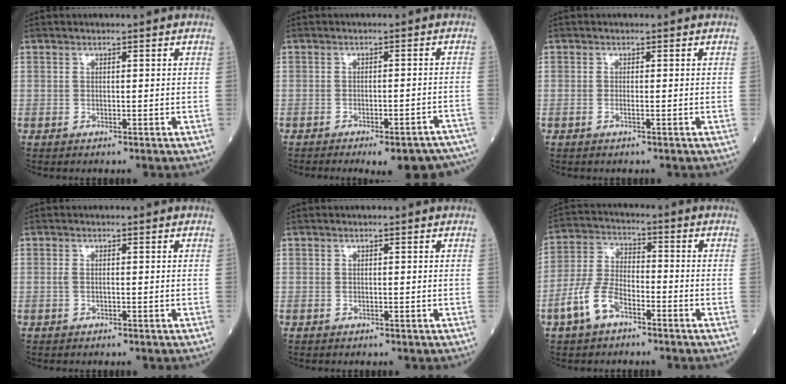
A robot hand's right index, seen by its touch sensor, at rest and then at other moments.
{"total": 13.2, "force": [-11.9, 1.8, 5.4], "torque": [-0.018, 0.012, -0.132]}
{"total": 0.8, "force": [-0.2, 0.1, 0.7], "torque": [-0.018, -0.002, -0.004]}
{"total": 1.1, "force": [-0.1, 0.5, 0.9], "torque": [-0.025, 0.003, -0.001]}
{"total": 0.0}
{"total": 7.9, "force": [-4.3, 3.8, 5.4], "torque": [-0.129, 0.008, -0.089]}